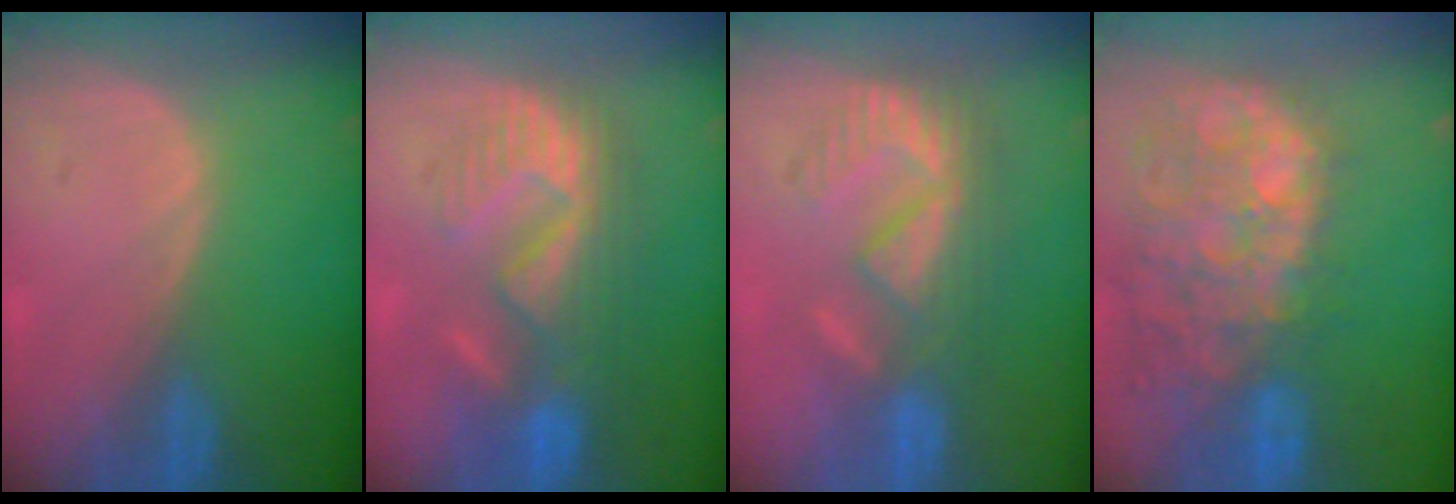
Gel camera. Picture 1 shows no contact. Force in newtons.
{"total": 9.0, "press": 8.9, "slide": 1.6}
{"total": 9.4, "press": 8.1, "slide": 4.6}
{"total": 14.1, "press": 11.6, "slide": 8.1}